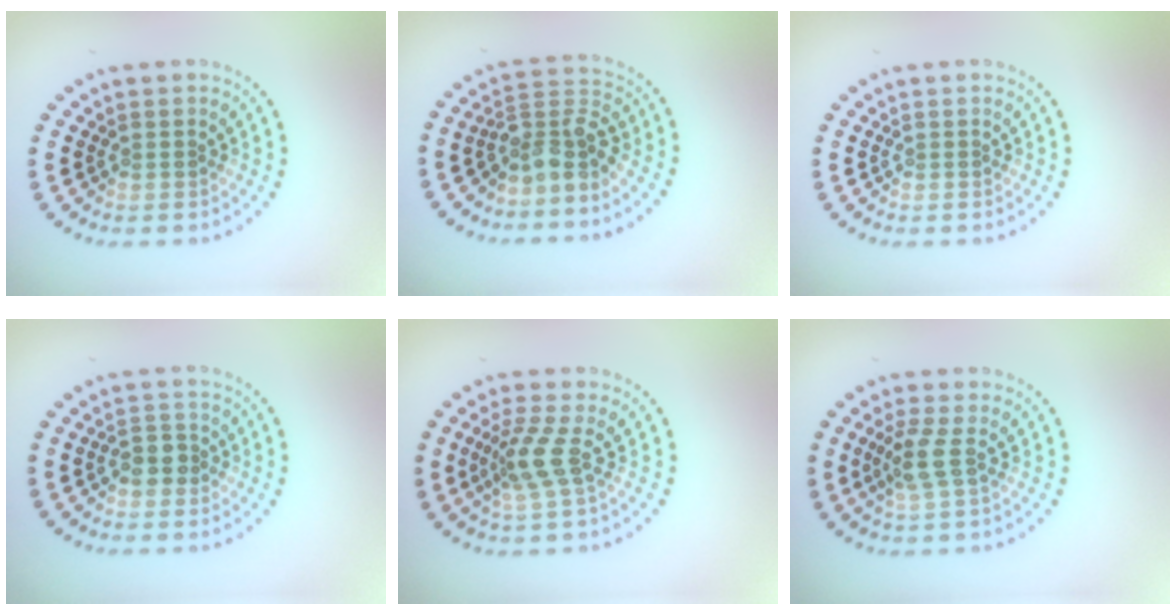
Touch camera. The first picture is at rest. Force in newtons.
{"total": 3.6, "press": 2.8, "slide": 2.3}
{"total": 0.0}
{"total": 2.1, "press": 2.0, "slide": 0.7}
{"total": 2.9, "press": 2.2, "slide": 2.0}
{"total": 2.3, "press": 2.0, "slide": 1.1}